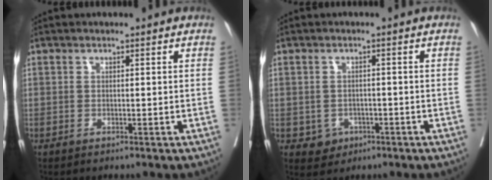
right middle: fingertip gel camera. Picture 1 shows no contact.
{"total": 3.3, "force": [-1.2, 2.9, 0.8], "torque": [-0.005, 0.006, -0.011]}